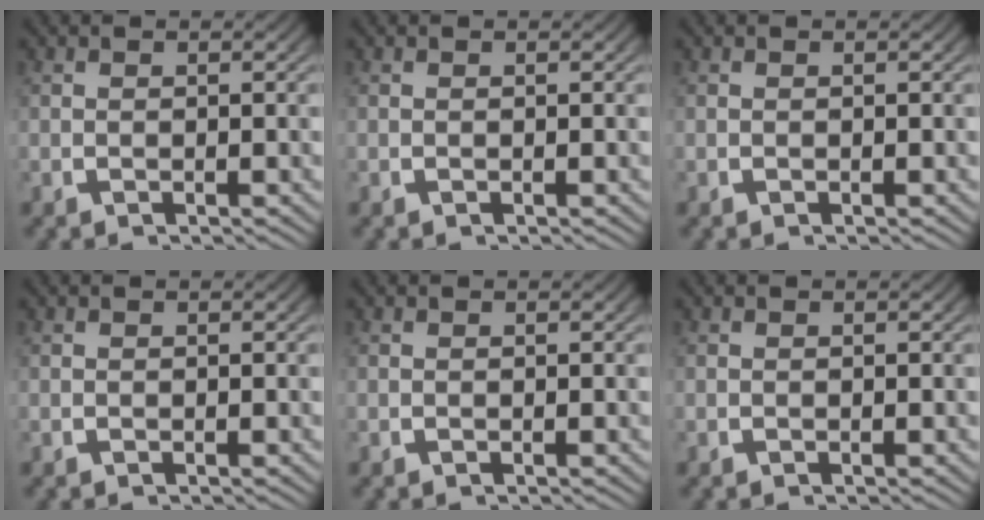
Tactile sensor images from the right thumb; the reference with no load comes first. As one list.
[{"total": 0.0}, {"total": 0.0}, {"total": 0.0}, {"total": 0.0}, {"total": 0.0}]